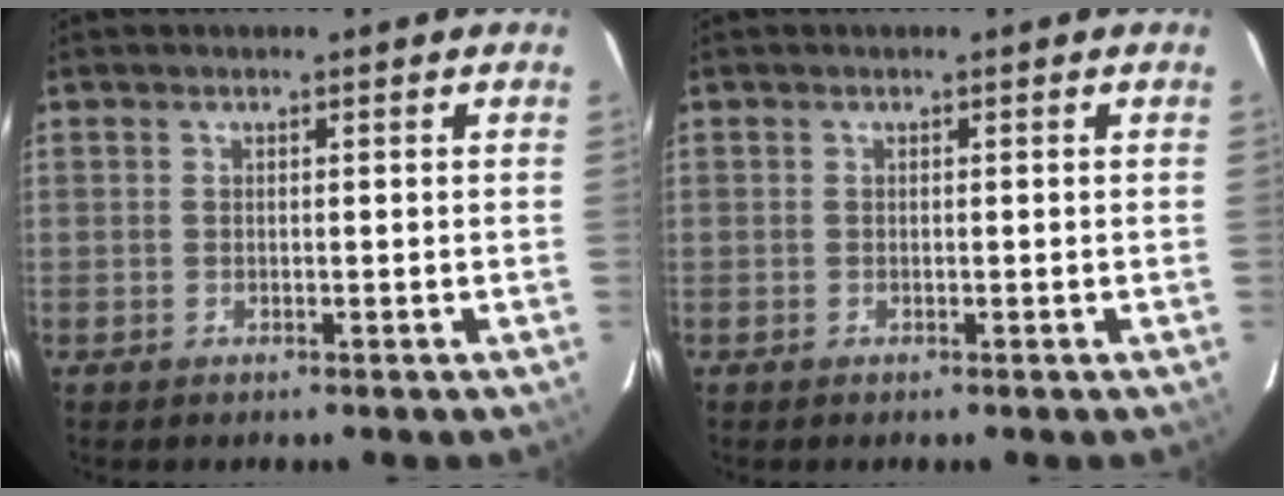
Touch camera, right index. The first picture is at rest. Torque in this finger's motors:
{"motor_torque": [0.06, 0.01, 0.02, 0.00]}